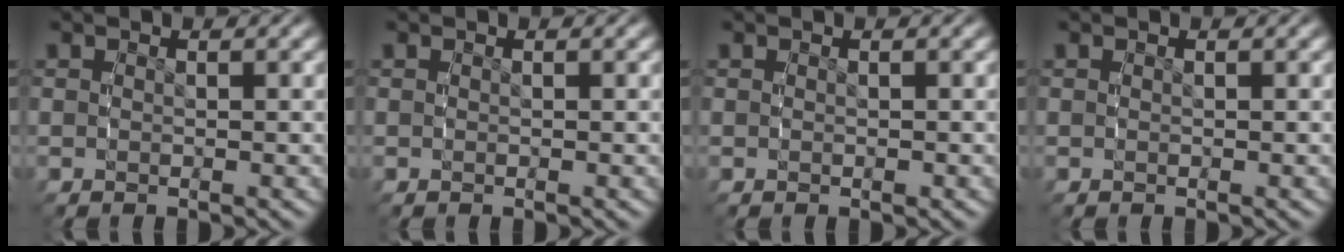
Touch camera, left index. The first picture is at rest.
{"total": 0.0}
{"total": 0.0}
{"total": 0.0}